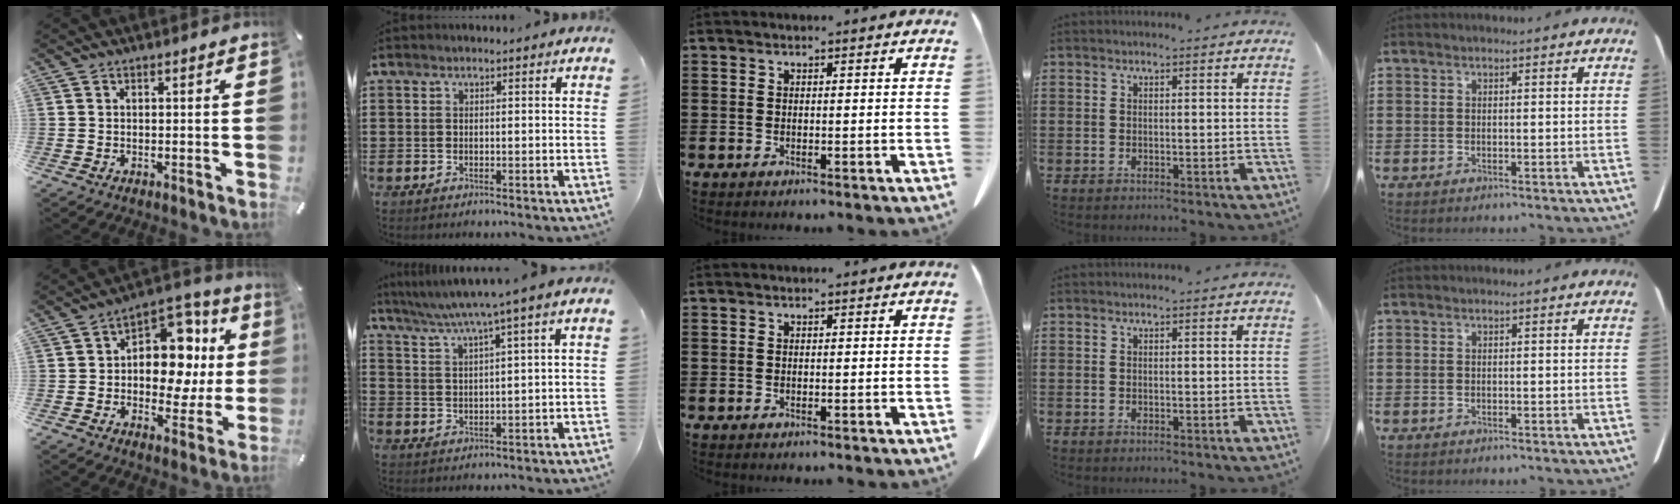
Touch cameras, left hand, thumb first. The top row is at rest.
{"thumb": {"total": 14.0, "force": [1.0, 10.0, 9.7], "torque": [-0.120, -0.015, 0.019]}, "index": {"total": 4.6, "force": [2.8, -0.5, 3.6], "torque": [-0.078, -0.014, 0.042]}}